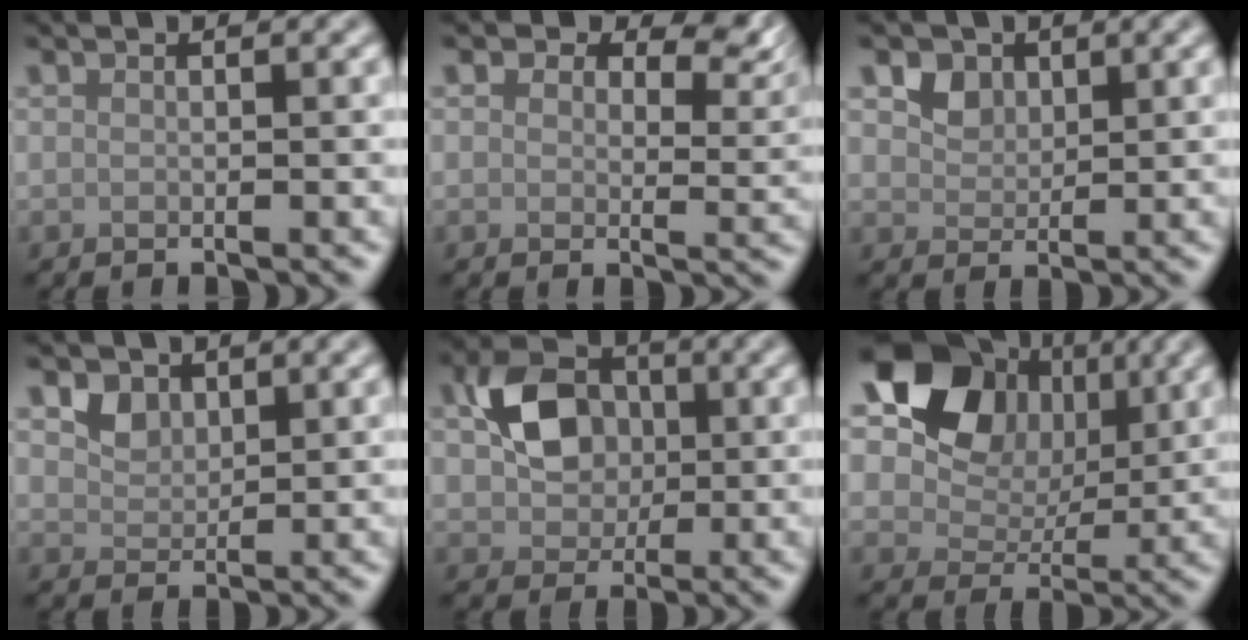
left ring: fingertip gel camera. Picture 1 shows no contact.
{"total": 6.6, "force": [3.9, 3.8, 3.9], "torque": [-0.053, -0.005, 0.050]}
{"total": 2.4, "force": [1.3, 1.8, 0.9], "torque": [-0.023, -0.011, 0.030]}
{"total": 1.9, "force": [1.2, 1.3, 0.7], "torque": [-0.017, -0.002, 0.024]}
{"total": 5.5, "force": [0.6, 4.3, 3.3], "torque": [-0.059, 0.005, 0.008]}
{"total": 11.4, "force": [4.5, 8.3, 6.5], "torque": [-0.111, 0.005, 0.071]}